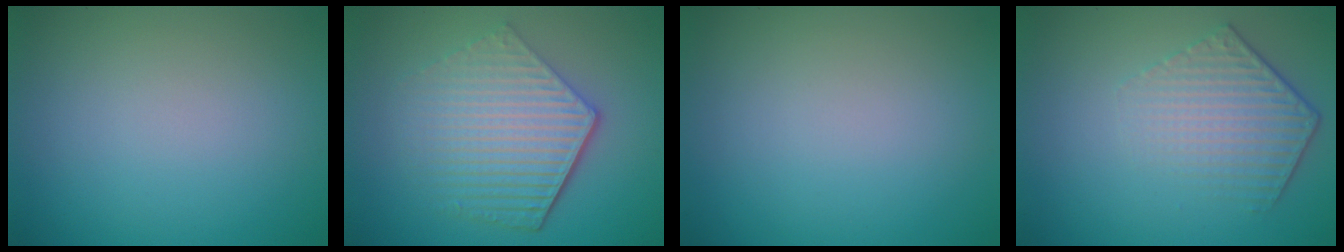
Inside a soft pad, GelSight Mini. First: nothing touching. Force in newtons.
{"total": 6.2, "press": 4.5, "slide": 4.3}
{"total": 0.0}
{"total": 4.3, "press": 3.1, "slide": 3.1}